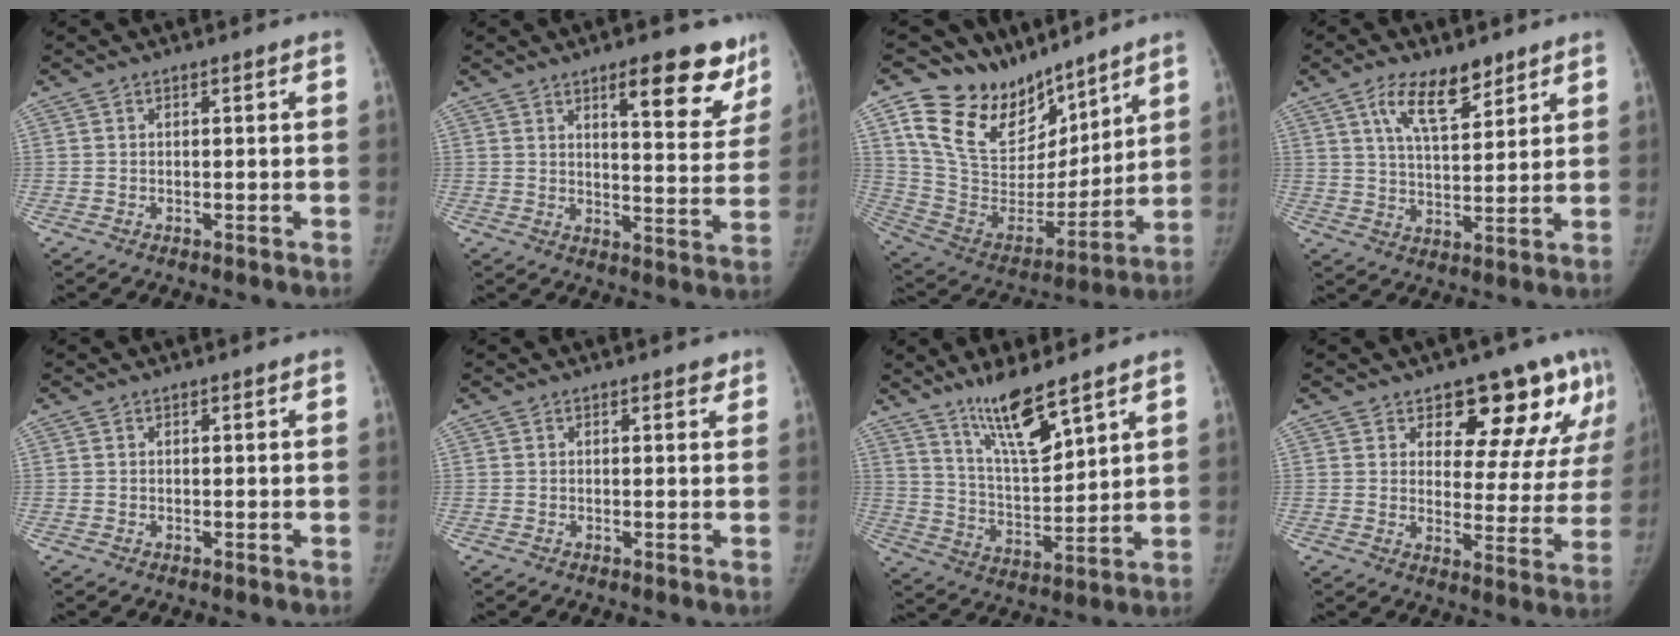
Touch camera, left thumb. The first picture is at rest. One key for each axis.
{"total": 13.9, "fx": 9.1, "fy": 4.5, "fz": 9.5, "tx": -0.067, "ty": -0.053, "tz": 0.121}
{"total": 20.7, "fx": 14.7, "fy": 11.8, "fz": 8.6, "tx": -0.104, "ty": -0.078, "tz": 0.273}
{"total": 9.8, "fx": 6.1, "fy": 4.0, "fz": 6.5, "tx": -0.094, "ty": -0.035, "tz": 0.113}
{"total": 0.0}
{"total": 1.2, "fx": 0.8, "fy": 0.6, "fz": 0.5, "tx": 0.003, "ty": -0.004, "tz": 0.007}
{"total": 11.8, "fx": 8.6, "fy": 2.3, "fz": 7.7, "tx": -0.129, "ty": -0.063, "tz": 0.171}
{"total": 17.3, "fx": 10.3, "fy": 8.4, "fz": 11.0, "tx": -0.075, "ty": -0.053, "tz": 0.130}